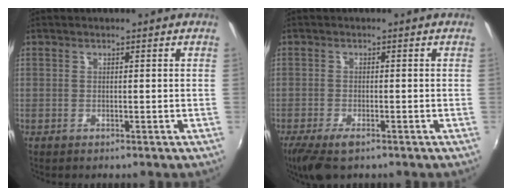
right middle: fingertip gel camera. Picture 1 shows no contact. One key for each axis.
{"total": 6.3, "fx": -4.4, "fy": 1.9, "fz": 4.2, "tx": -0.100, "ty": -0.027, "tz": -0.079}